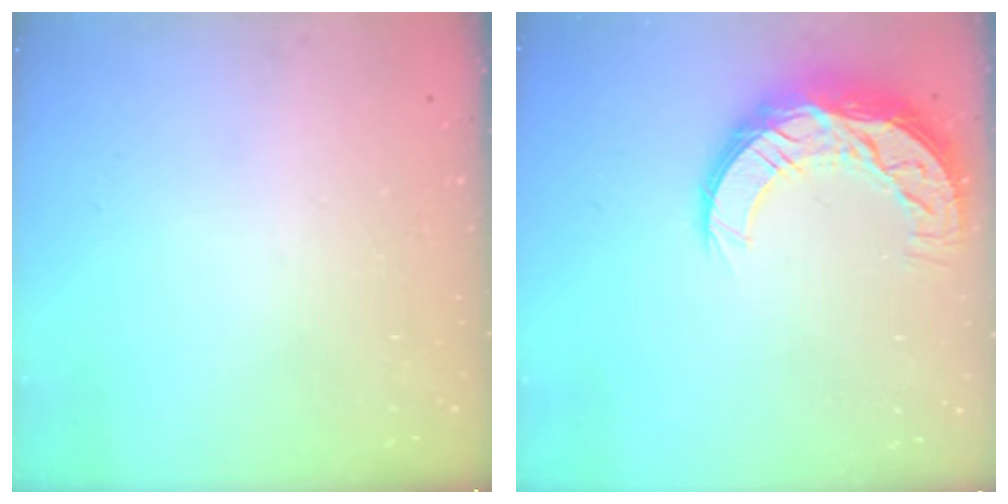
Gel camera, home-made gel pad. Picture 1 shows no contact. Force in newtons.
{"total": 13.1, "press": 13.1, "slide": 0.6}